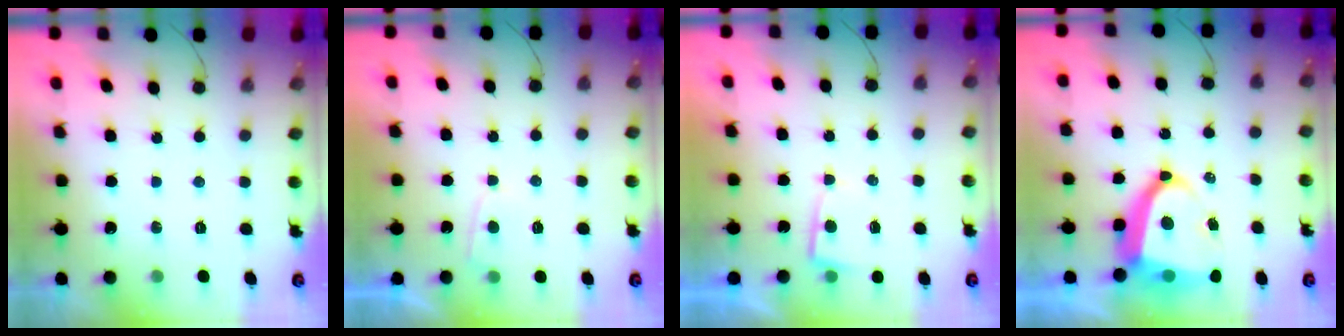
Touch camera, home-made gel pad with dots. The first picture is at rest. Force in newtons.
{"total": 2.9, "press": 2.9, "slide": 0.3}
{"total": 2.8, "press": 2.7, "slide": 0.4}
{"total": 14.3, "press": 14.2, "slide": 1.6}